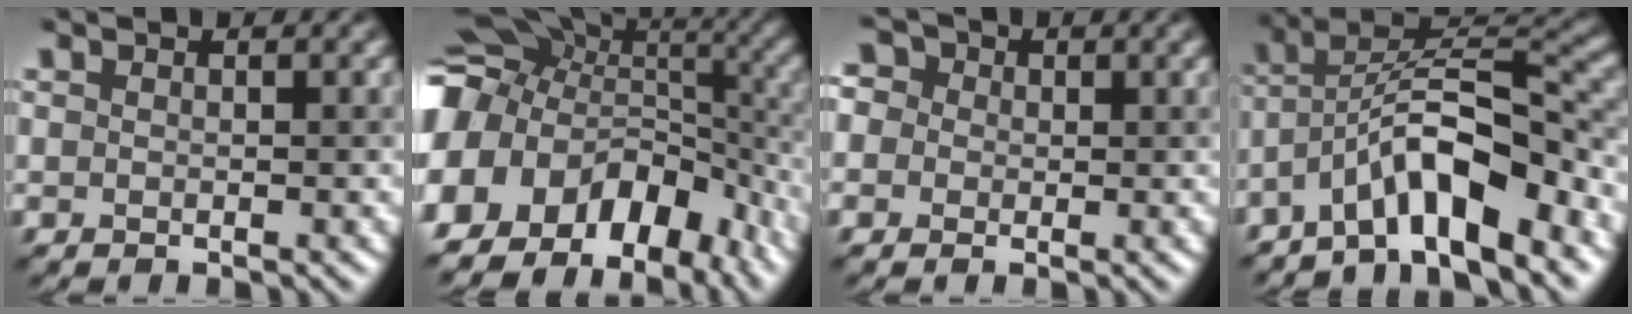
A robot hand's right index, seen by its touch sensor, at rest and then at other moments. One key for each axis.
{"total": 12.9, "fx": -3.9, "fy": 9.2, "fz": 8.1, "tx": -0.164, "ty": 0.017, "tz": -0.062}
{"total": 3.7, "fx": 1.1, "fy": 3.3, "fz": 1.4, "tx": -0.017, "ty": 0.035, "tz": -0.012}
{"total": 8.6, "fx": -5.1, "fy": 2.6, "fz": 6.5, "tx": -0.087, "ty": 0.029, "tz": -0.093}